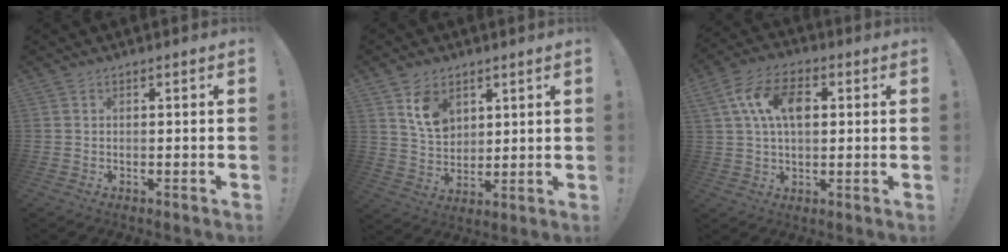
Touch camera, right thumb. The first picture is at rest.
{"total": 9.6, "force": [5.2, 6.7, 4.5], "torque": [-0.076, -0.019, 0.103]}
{"total": 12.9, "force": [3.3, 7.9, 9.7], "torque": [-0.174, 0.008, 0.061]}